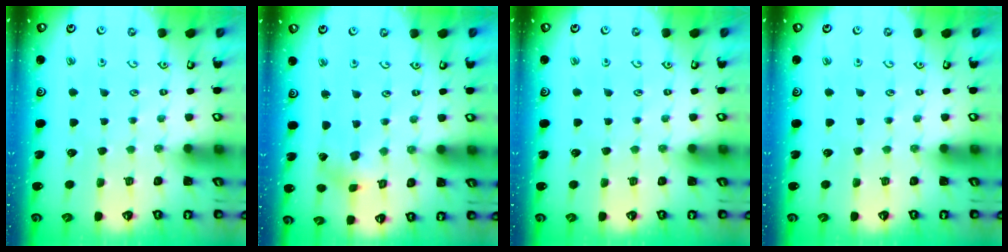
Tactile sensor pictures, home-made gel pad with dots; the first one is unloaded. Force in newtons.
{"total": 1.2, "press": 1.2, "slide": 0.2}
{"total": 0.0}
{"total": 0.0}